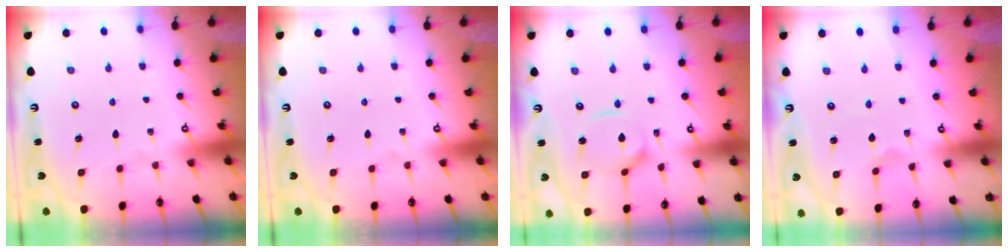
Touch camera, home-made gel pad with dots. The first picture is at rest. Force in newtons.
{"total": 0.0}
{"total": 9.5, "press": 9.4, "slide": 0.9}
{"total": 0.7, "press": 0.7, "slide": 0.1}